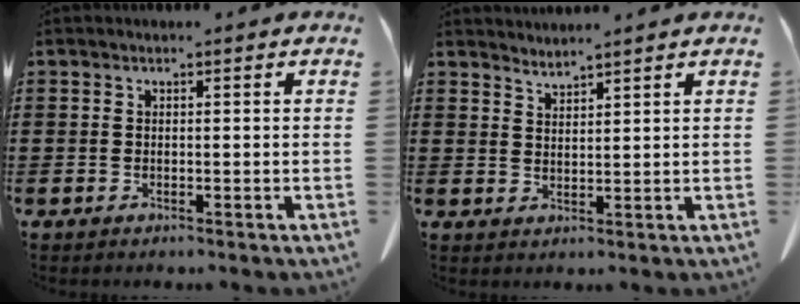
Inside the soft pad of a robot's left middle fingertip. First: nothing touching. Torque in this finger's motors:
{"motor_torque": [0.08, -0.10, -0.07, -0.01]}